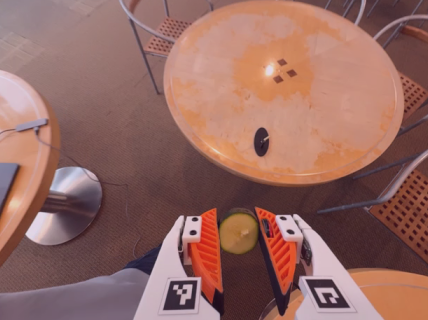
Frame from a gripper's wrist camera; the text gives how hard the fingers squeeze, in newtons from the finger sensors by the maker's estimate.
{"total": 8.3, "left": 8.2, "right": 8.3}